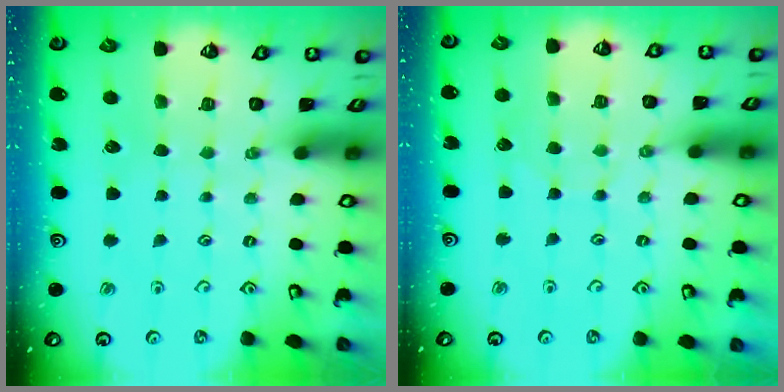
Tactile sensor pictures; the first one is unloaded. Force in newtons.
{"total": 3.9, "press": 3.9, "slide": 0.5}